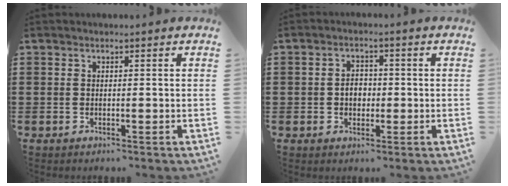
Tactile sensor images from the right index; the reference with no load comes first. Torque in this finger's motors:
{"motor_torque": [1.18, 0.96, 0.09, 0.01]}